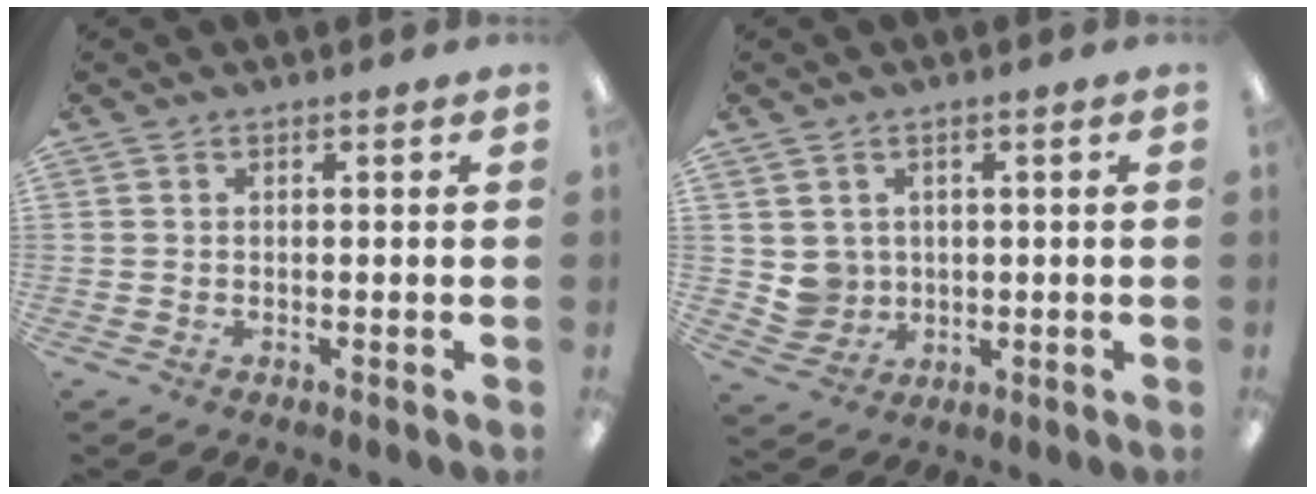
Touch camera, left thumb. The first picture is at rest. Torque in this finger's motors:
{"motor_torque": [-0.17, 0.27, 0.13, -0.13, 0.09]}